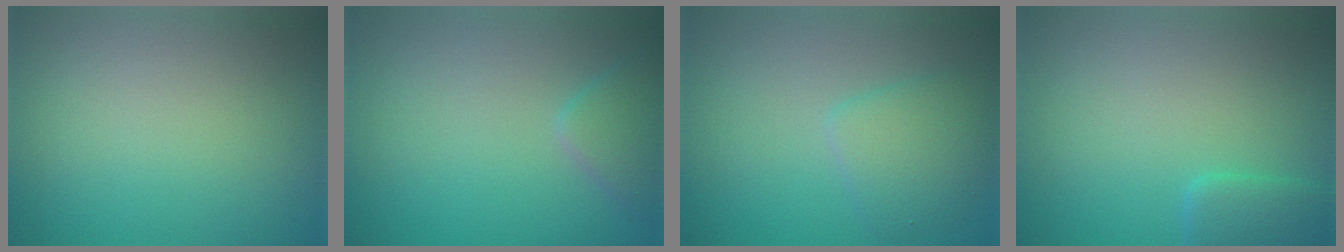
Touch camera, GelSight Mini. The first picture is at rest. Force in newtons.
{"total": 2.3, "press": 2.3, "slide": 0.2}
{"total": 3.0, "press": 3.0, "slide": 0.2}
{"total": 2.6, "press": 2.6, "slide": 0.2}